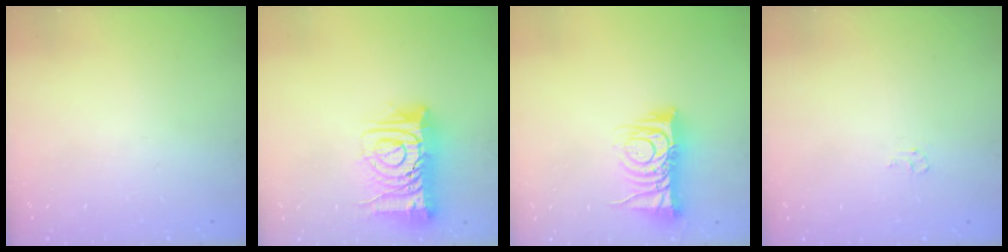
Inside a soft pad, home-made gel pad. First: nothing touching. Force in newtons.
{"total": 13.2, "press": 13.1, "slide": 1.8}
{"total": 10.8, "press": 10.8, "slide": 0.7}
{"total": 4.1, "press": 4.1, "slide": 0.4}